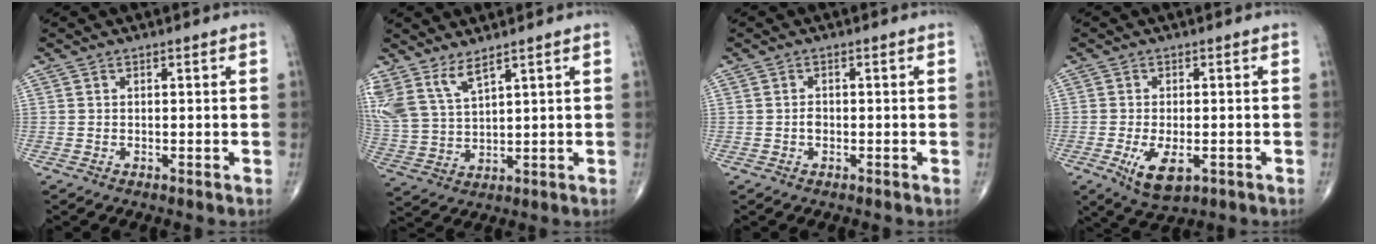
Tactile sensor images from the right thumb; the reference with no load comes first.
{"total": 8.5, "force": [5.9, 3.0, 5.3], "torque": [-0.119, -0.025, 0.138]}
{"total": 1.2, "force": [-0.4, 0.8, 0.8], "torque": [-0.009, 0.003, -0.009]}
{"total": 6.9, "force": [-2.3, 3.2, 5.6], "torque": [-0.099, -0.010, -0.030]}